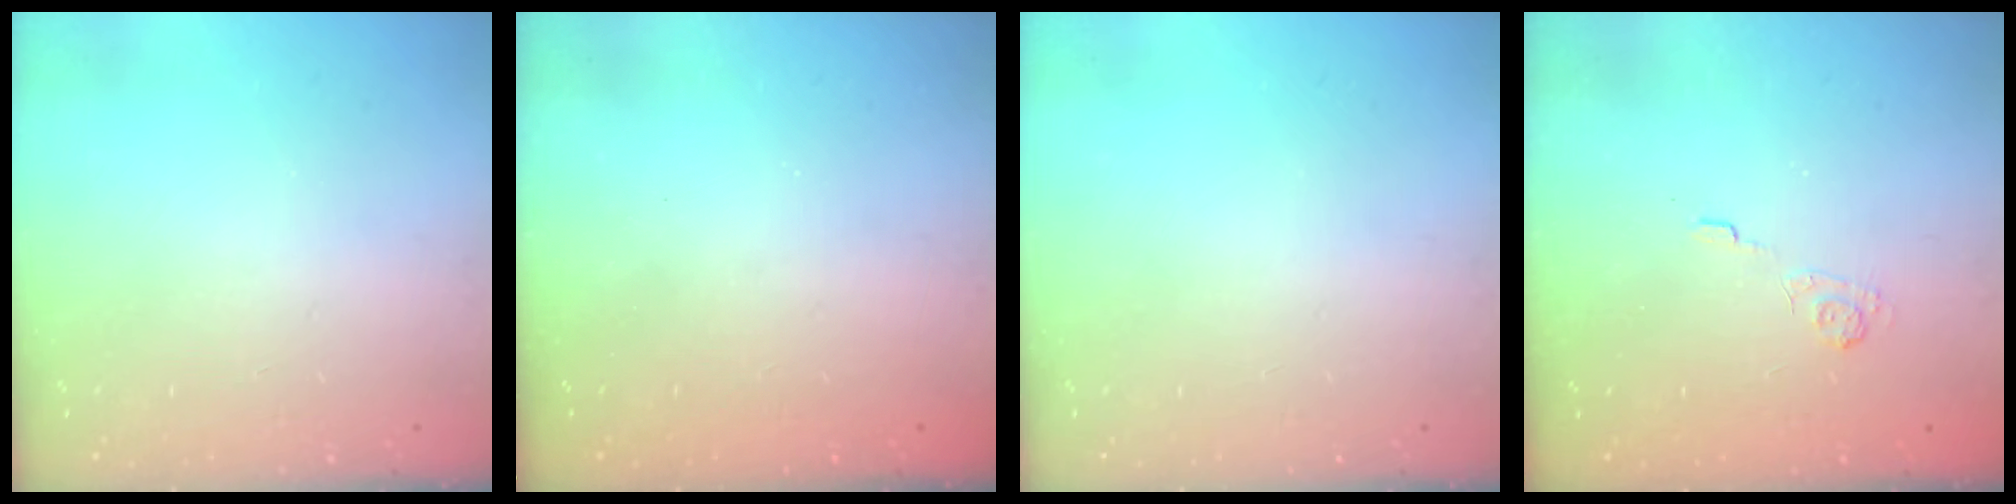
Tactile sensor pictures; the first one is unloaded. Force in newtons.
{"total": 2.4, "press": 2.3, "slide": 0.8}
{"total": 0.0}
{"total": 1.9, "press": 1.3, "slide": 1.3}